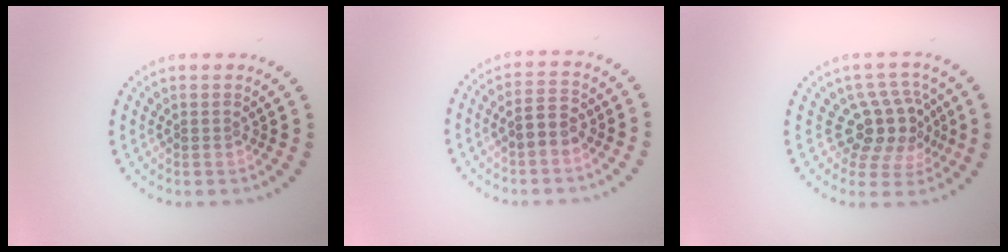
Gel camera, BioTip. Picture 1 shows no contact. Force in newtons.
{"total": 2.4, "press": 2.4, "slide": 0.5}
{"total": 4.4, "press": 3.8, "slide": 2.3}